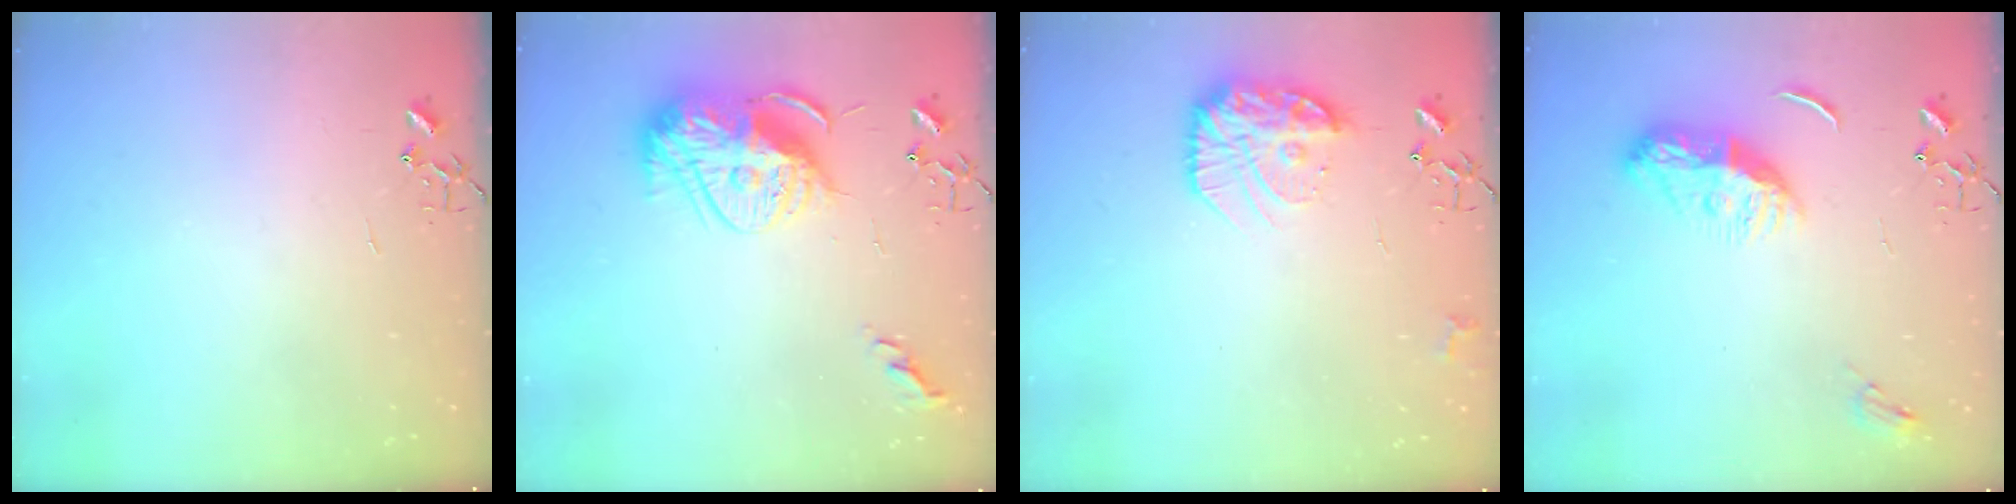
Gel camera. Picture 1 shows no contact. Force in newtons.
{"total": 15.6, "press": 15.6, "slide": 1.2}
{"total": 16.1, "press": 16.0, "slide": 1.4}
{"total": 11.6, "press": 11.6, "slide": 0.3}